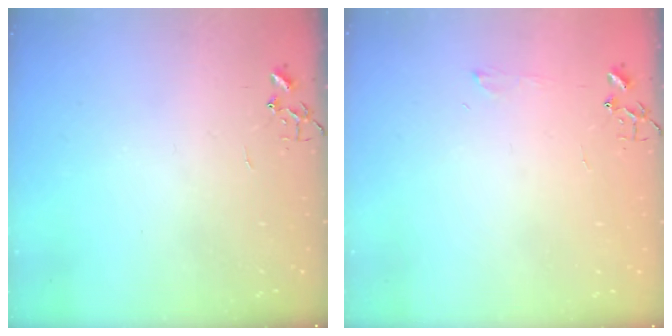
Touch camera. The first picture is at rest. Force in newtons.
{"total": 4.2, "press": 4.2, "slide": 0.6}